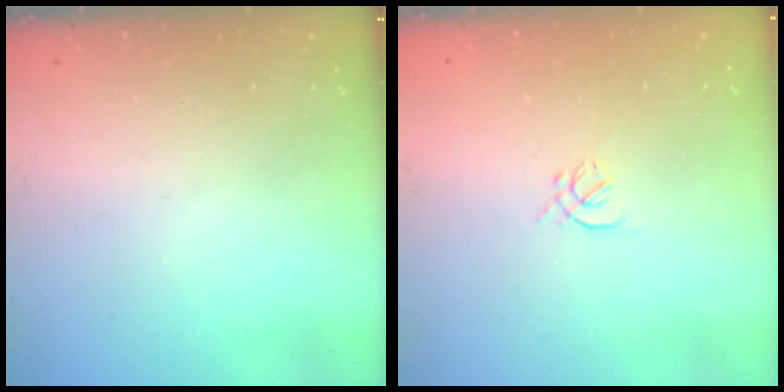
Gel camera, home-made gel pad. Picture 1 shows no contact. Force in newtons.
{"total": 1.0, "press": 0.9, "slide": 0.4}